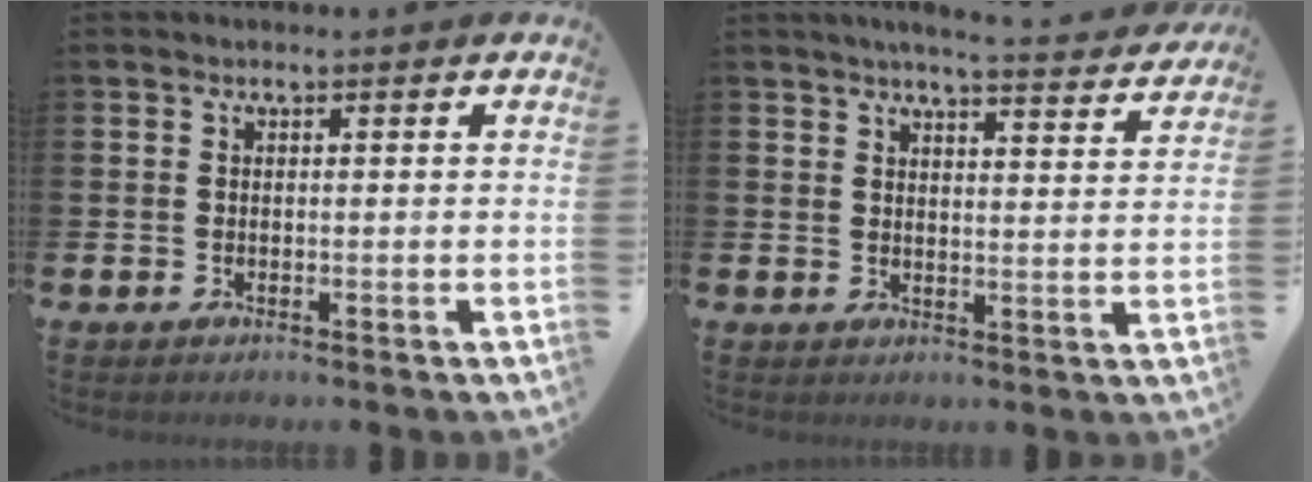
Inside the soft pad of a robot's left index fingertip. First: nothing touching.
{"total": 5.1, "force": [4.9, -0.2, 1.5], "torque": [-0.032, -0.030, 0.083]}